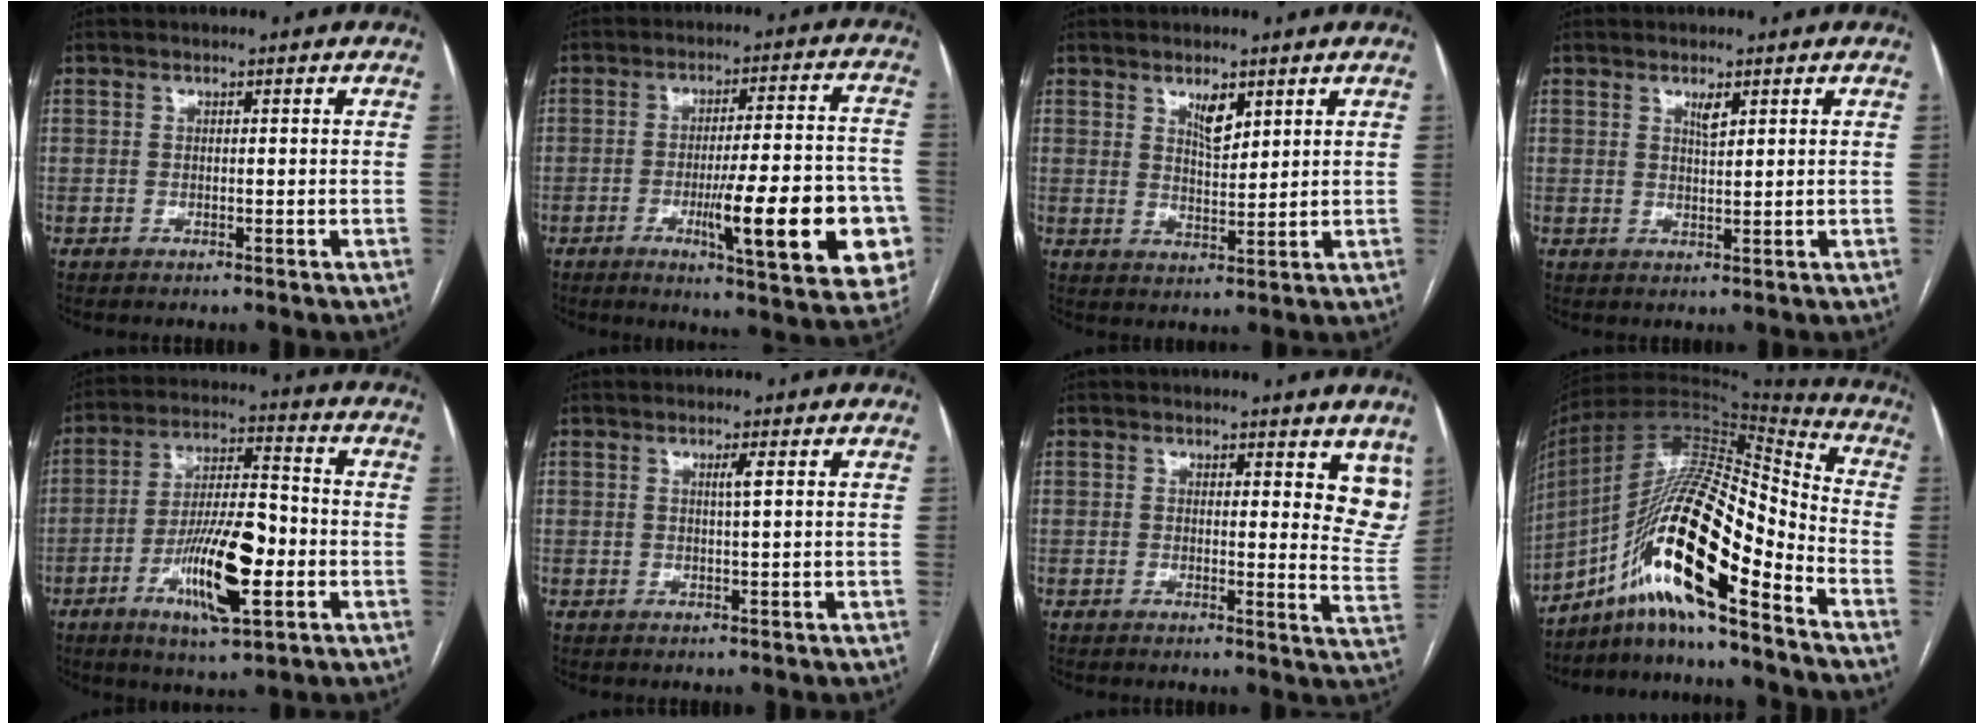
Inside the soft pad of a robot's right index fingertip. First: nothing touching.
{"total": 18.4, "force": [-5.9, 2.8, 17.2], "torque": [-0.170, 0.009, -0.067]}
{"total": 3.8, "force": [2.4, 1.3, 2.7], "torque": [-0.052, -0.003, 0.046]}
{"total": 1.8, "force": [1.1, 0.4, 1.4], "torque": [-0.027, -0.004, 0.023]}
{"total": 13.8, "force": [-4.5, 3.0, 12.7], "torque": [-0.234, -0.002, -0.074]}
{"total": 1.3, "force": [0.5, -0.3, 1.2], "torque": [-0.025, -0.002, 0.009]}
{"total": 8.3, "force": [6.2, 2.7, 4.7], "torque": [-0.042, -0.033, 0.053]}
{"total": 19.4, "force": [-10.4, 3.0, 16.1], "torque": [-0.314, 0.010, -0.185]}